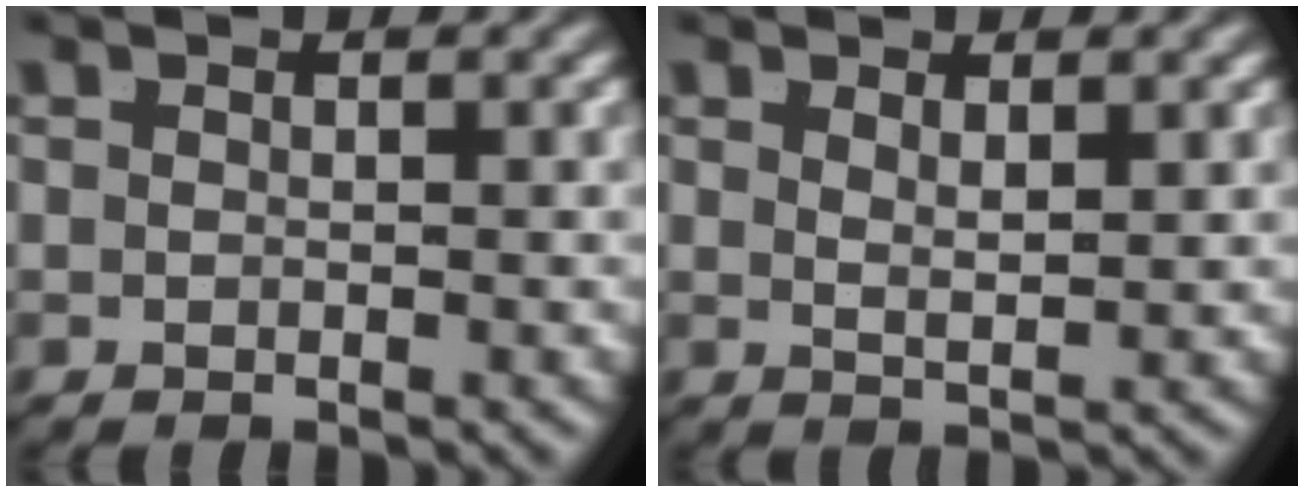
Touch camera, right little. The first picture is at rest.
{"total": 1.5, "force": [1.0, -0.6, 0.9], "torque": [-0.011, -0.011, 0.027]}